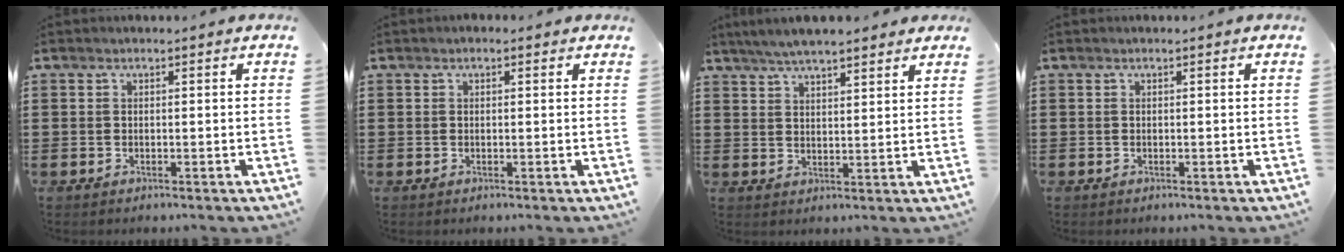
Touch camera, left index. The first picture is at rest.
{"total": 0.5, "force": [0.2, 0.4, 0.3], "torque": [-0.007, 0.005, 0.003]}
{"total": 4.6, "force": [4.2, 0.6, 1.9], "torque": [-0.047, -0.005, 0.076]}
{"total": 0.0}